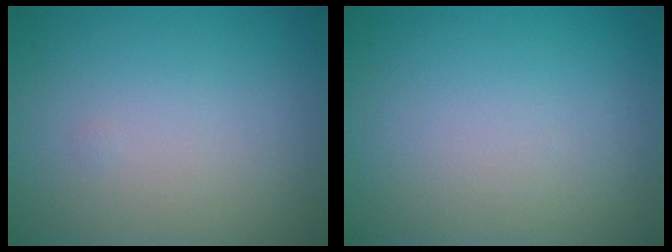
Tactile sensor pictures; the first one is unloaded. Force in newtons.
{"total": 0.0}